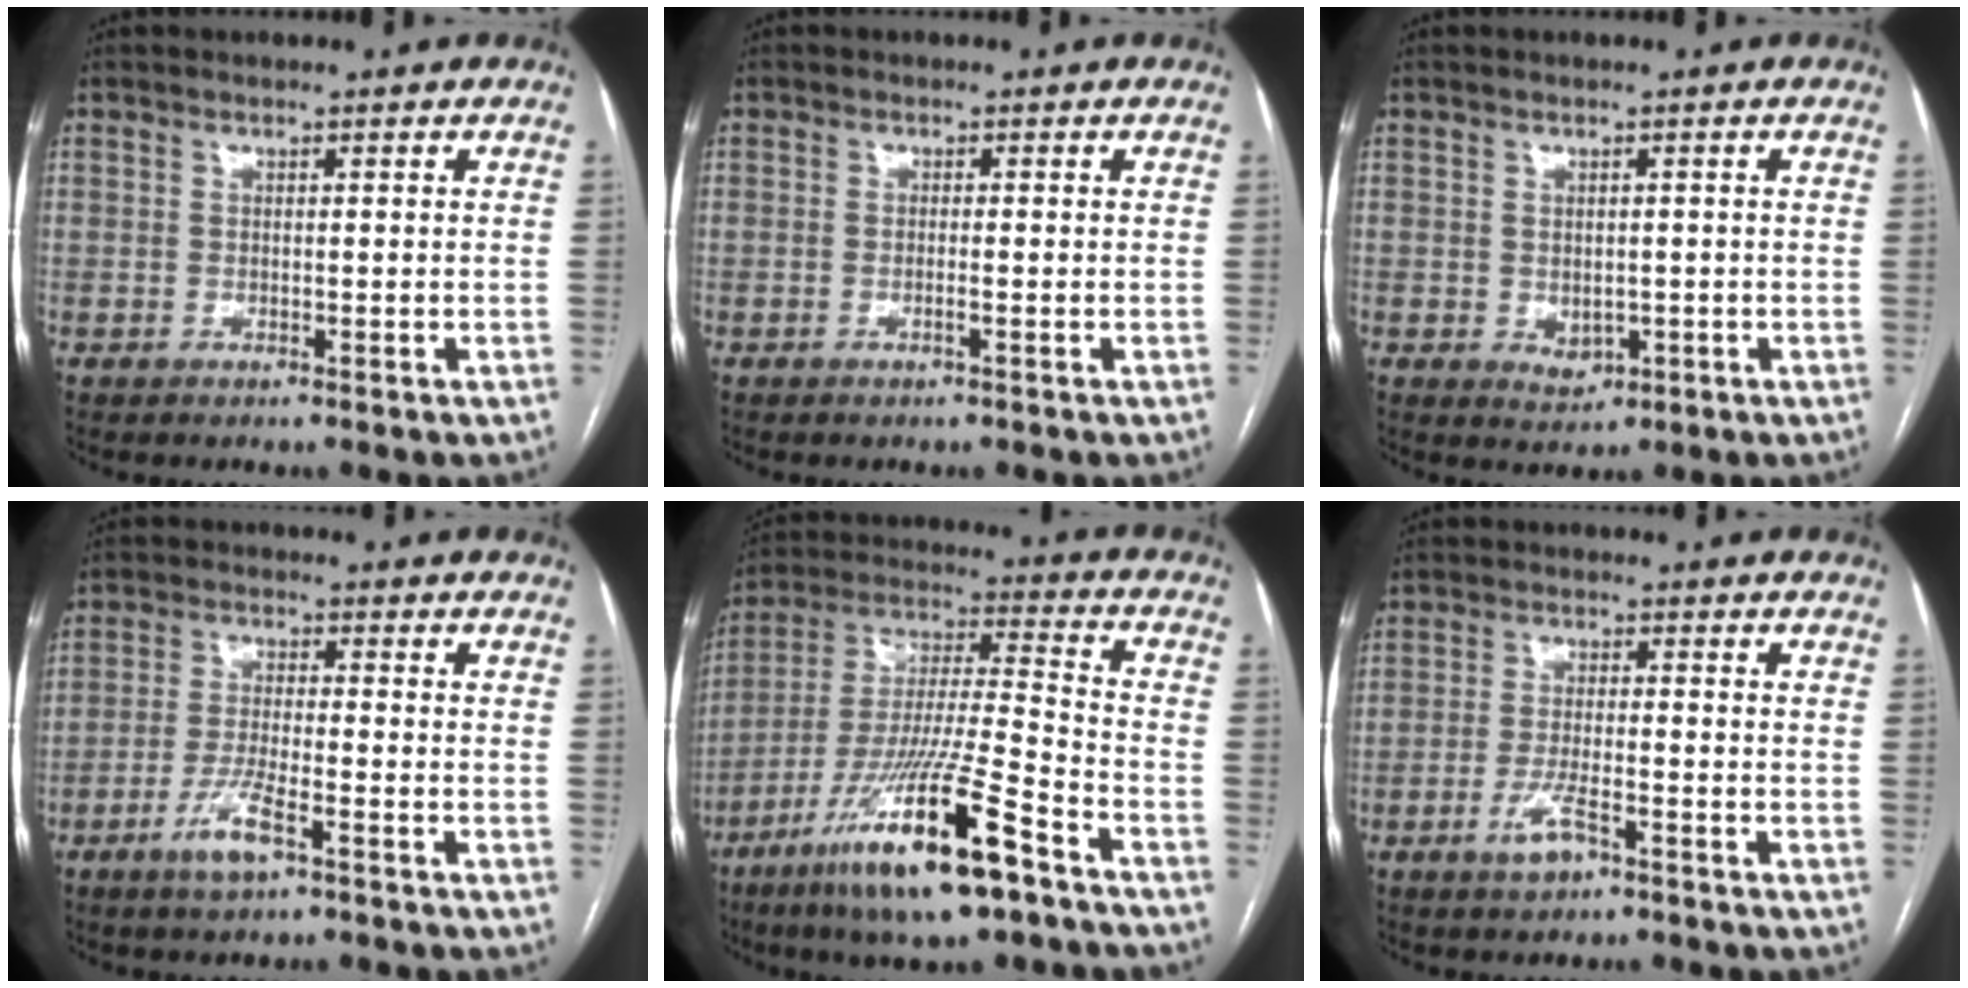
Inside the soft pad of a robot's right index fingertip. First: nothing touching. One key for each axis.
{"total": 0.9, "fx": -0.4, "fy": -0.1, "fz": 0.8, "tx": -0.016, "ty": 0.000, "tz": -0.006}
{"total": 2.5, "fx": -0.5, "fy": 1.9, "fz": 1.5, "tx": -0.019, "ty": -0.001, "tz": 0.003}
{"total": 5.4, "fx": -3.2, "fy": 0.6, "fz": 4.3, "tx": -0.089, "ty": -0.006, "tz": -0.062}
{"total": 19.2, "fx": -11.3, "fy": 1.2, "fz": 15.5, "tx": -0.312, "ty": -0.042, "tz": -0.206}
{"total": 4.1, "fx": -2.5, "fy": 0.8, "fz": 3.2, "tx": -0.065, "ty": -0.002, "tz": -0.045}